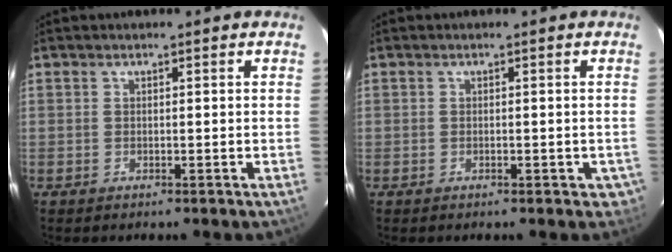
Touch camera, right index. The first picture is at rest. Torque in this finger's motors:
{"motor_torque": [-0.04, -0.03, 0.00, 0.00]}